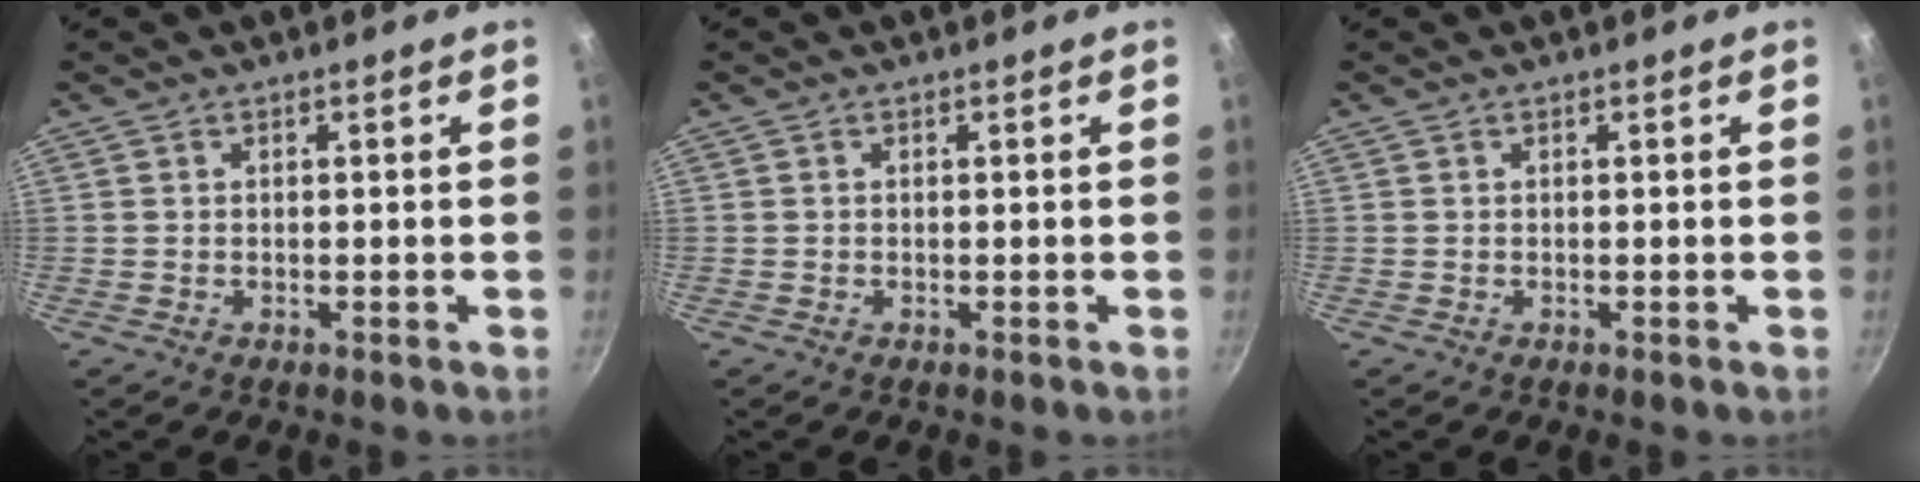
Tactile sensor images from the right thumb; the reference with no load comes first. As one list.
[{"total": 0.0}, {"total": 0.0}]